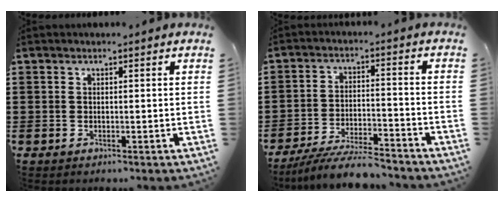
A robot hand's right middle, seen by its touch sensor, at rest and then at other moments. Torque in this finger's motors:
{"motor_torque": [2.14, 0.00, 0.14, 0.09]}